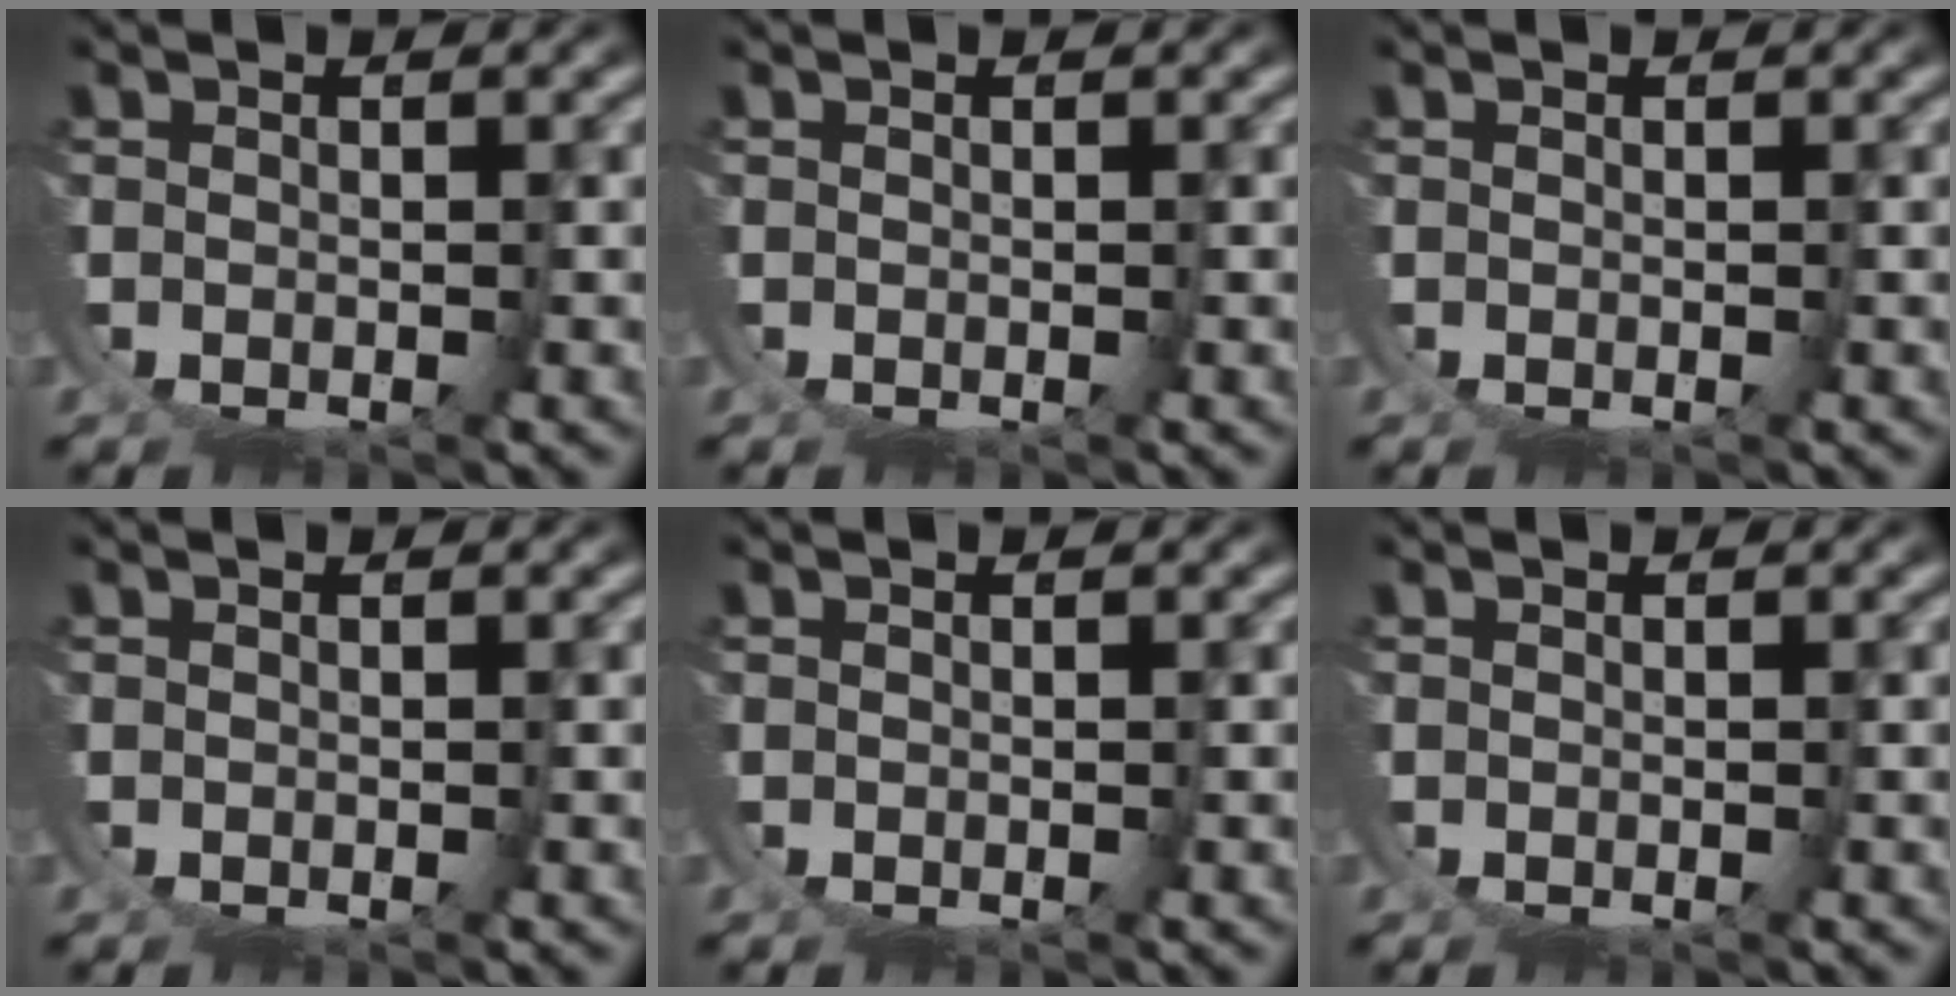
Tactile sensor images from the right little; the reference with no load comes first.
{"total": 0.0}
{"total": 0.0}
{"total": 0.0}
{"total": 0.0}
{"total": 0.0}